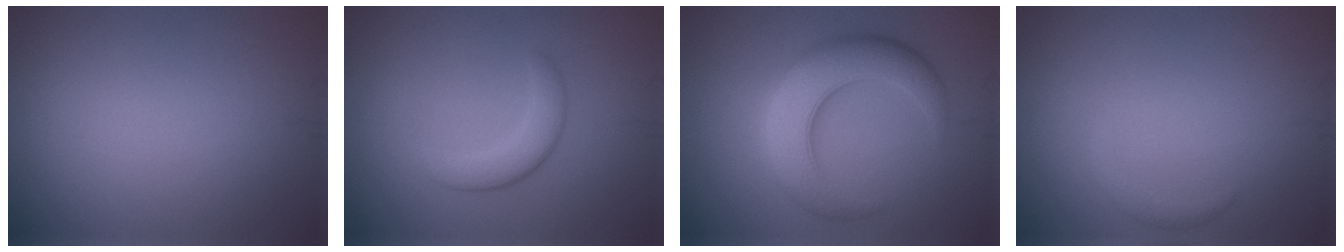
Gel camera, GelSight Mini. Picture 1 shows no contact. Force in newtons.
{"total": 2.8, "press": 2.8, "slide": 0.2}
{"total": 7.9, "press": 7.8, "slide": 0.3}
{"total": 1.0, "press": 1.0, "slide": 0.0}